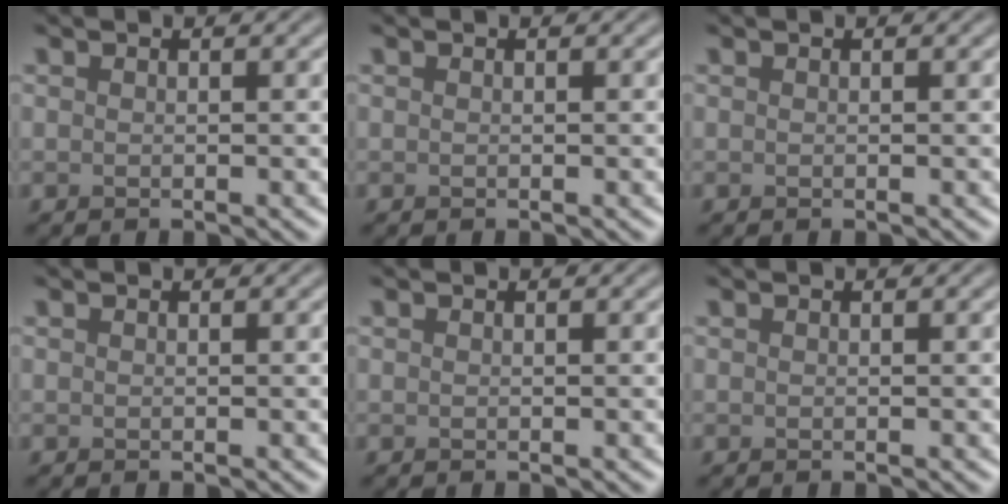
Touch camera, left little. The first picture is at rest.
{"total": 0.0}
{"total": 0.0}
{"total": 0.0}
{"total": 0.0}
{"total": 0.0}